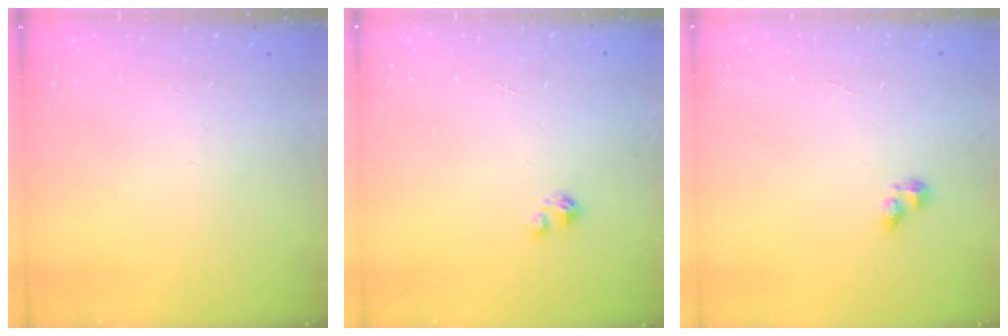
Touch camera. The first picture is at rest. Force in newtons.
{"total": 0.0}
{"total": 2.9, "press": 2.9, "slide": 0.4}